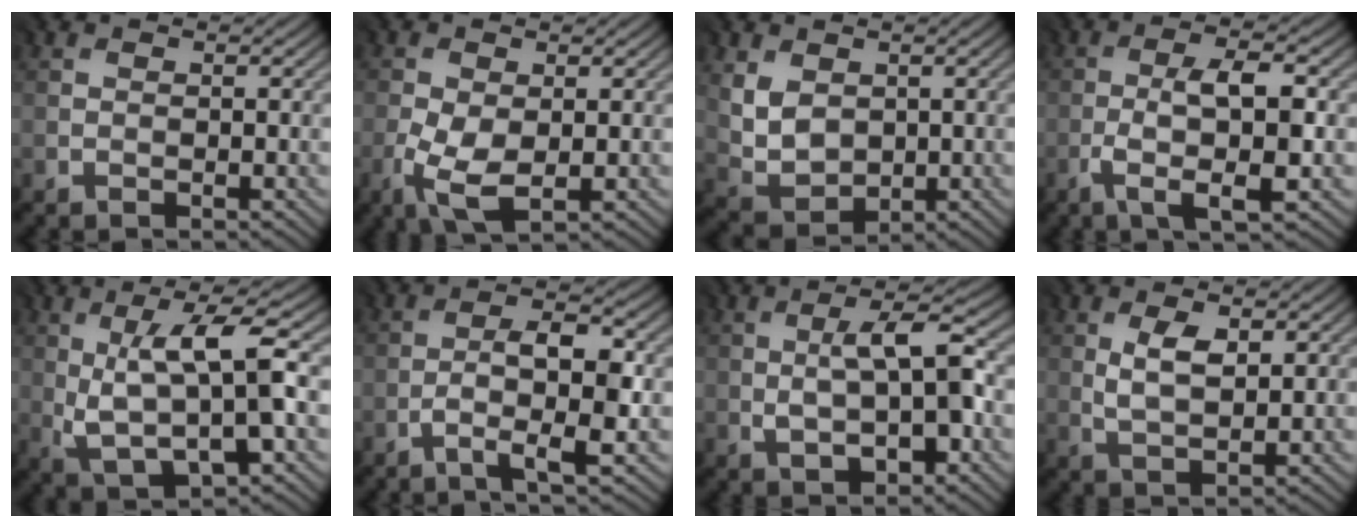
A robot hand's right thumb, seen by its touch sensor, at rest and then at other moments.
{"total": 5.0, "force": [-1.6, 2.6, 3.9], "torque": [-0.108, -0.009, -0.029]}
{"total": 5.7, "force": [1.9, 4.3, 3.2], "torque": [-0.093, -0.008, 0.043]}
{"total": 6.2, "force": [-1.7, 1.3, 5.8], "torque": [-0.106, 0.004, -0.028]}
{"total": 8.9, "force": [0.7, 2.5, 8.5], "torque": [-0.160, 0.006, 0.016]}
{"total": 5.5, "force": [-2.0, 1.0, 5.0], "torque": [-0.084, 0.012, -0.041]}
{"total": 6.5, "force": [-0.6, 2.4, 6.0], "torque": [-0.101, 0.009, -0.010]}
{"total": 3.8, "force": [1.4, 1.8, 3.1], "torque": [-0.066, -0.003, 0.032]}